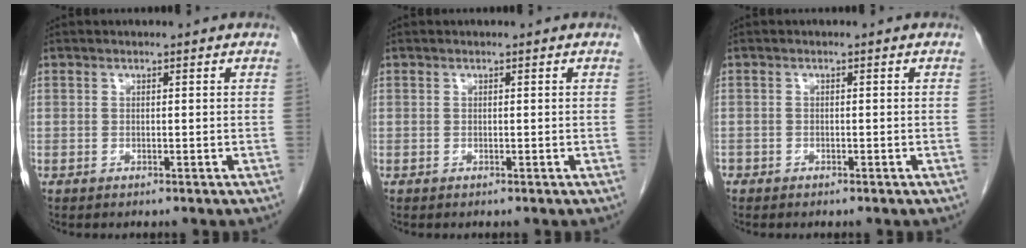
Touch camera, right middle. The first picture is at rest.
{"total": 0.0}
{"total": 0.7, "force": [-0.5, 0.5, 0.1], "torque": [-0.001, 0.003, -0.011]}